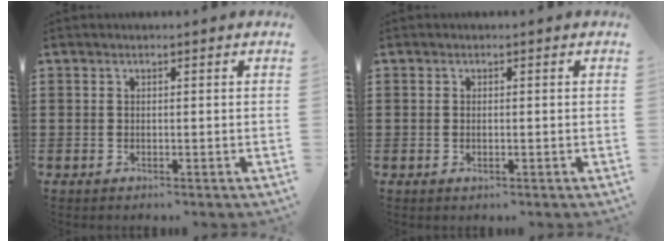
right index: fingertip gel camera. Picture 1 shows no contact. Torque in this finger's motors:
{"motor_torque": [1.39, 0.75, 0.01, 0.00]}